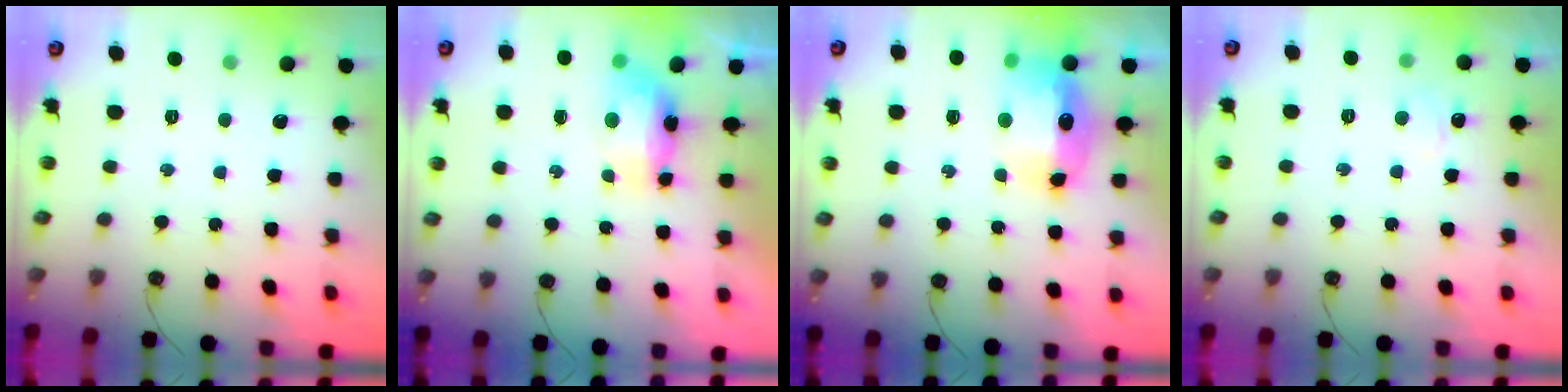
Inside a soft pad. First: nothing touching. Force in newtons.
{"total": 15.0, "press": 9.9, "slide": 11.3}
{"total": 13.8, "press": 13.8, "slide": 1.3}
{"total": 3.3, "press": 3.3, "slide": 0.5}